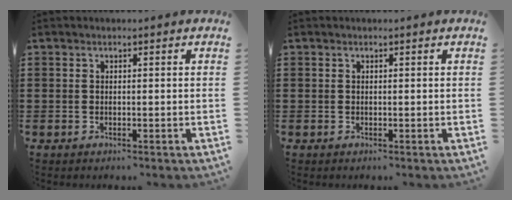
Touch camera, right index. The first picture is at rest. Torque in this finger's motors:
{"motor_torque": [-0.40, 0.69, 0.00, 0.00]}